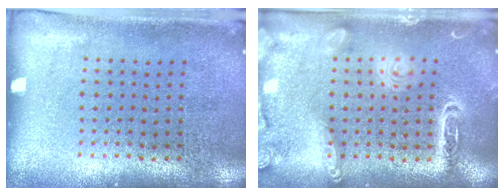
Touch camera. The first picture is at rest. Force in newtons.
{"total": 1.9, "press": 1.9, "slide": 0.1}